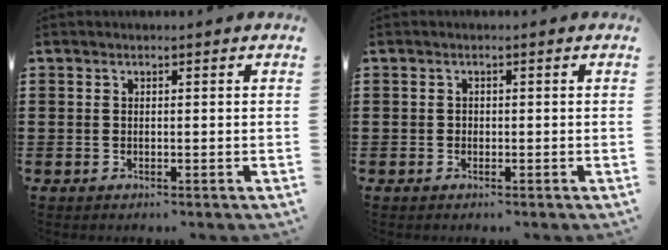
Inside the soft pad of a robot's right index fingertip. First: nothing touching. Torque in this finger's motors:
{"motor_torque": [0.15, -0.15, 0.00, 0.01]}